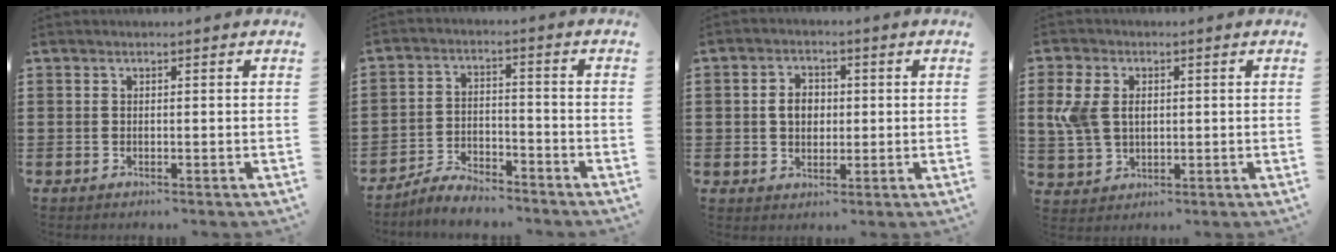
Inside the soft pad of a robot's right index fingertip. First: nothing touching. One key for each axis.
{"total": 4.8, "fx": -4.7, "fy": 1.0, "fz": 0.8, "tx": -0.022, "ty": 0.010, "tz": -0.094}
{"total": 3.7, "fx": 0.0, "fy": 2.8, "fz": 2.4, "tx": -0.054, "ty": 0.011, "tz": -0.004}
{"total": 5.8, "fx": 1.0, "fy": 4.2, "fz": 3.9, "tx": -0.115, "ty": 0.003, "tz": 0.009}